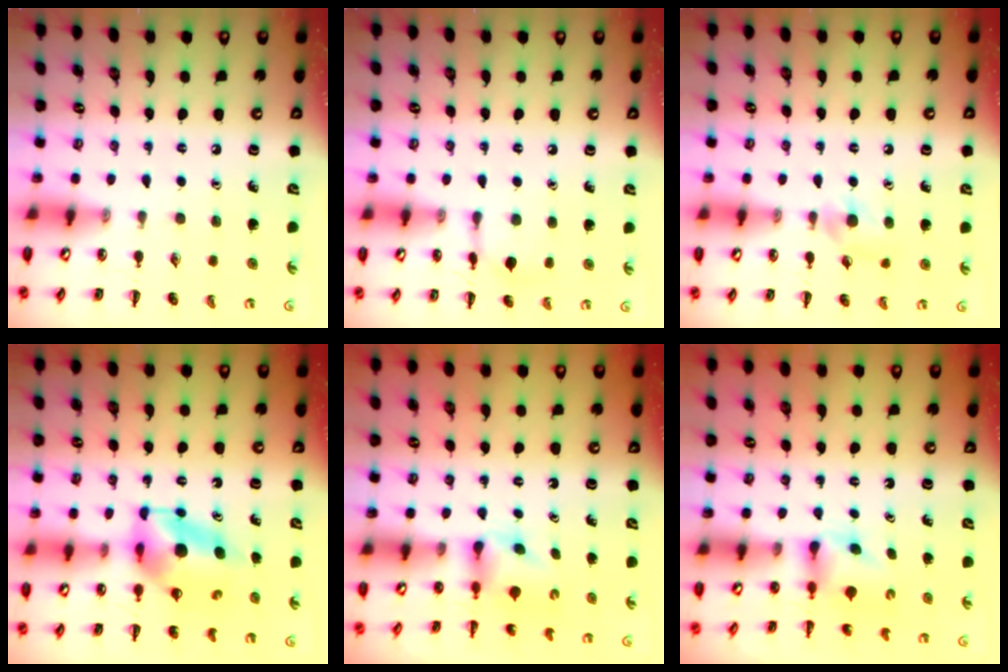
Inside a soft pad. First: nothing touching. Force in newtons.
{"total": 7.2, "press": 7.1, "slide": 1.4}
{"total": 5.1, "press": 4.7, "slide": 2.0}
{"total": 5.4, "press": 5.4, "slide": 0.7}
{"total": 2.7, "press": 2.5, "slide": 1.0}
{"total": 2.7, "press": 2.5, "slide": 1.0}